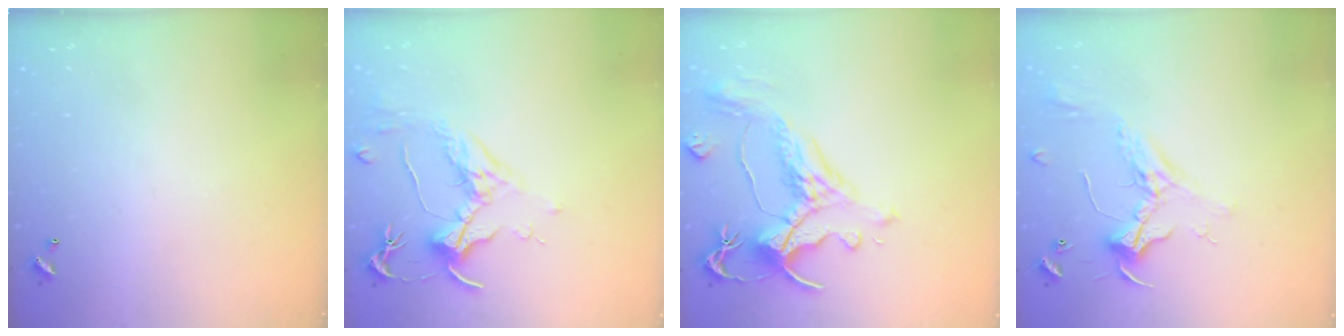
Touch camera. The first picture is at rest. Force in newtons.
{"total": 1.6, "press": 1.4, "slide": 0.9}
{"total": 1.8, "press": 0.9, "slide": 1.5}
{"total": 2.5, "press": 2.3, "slide": 0.8}